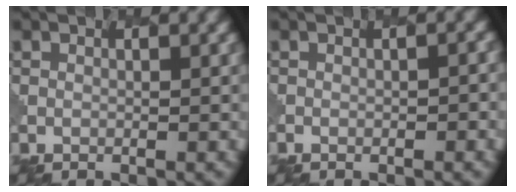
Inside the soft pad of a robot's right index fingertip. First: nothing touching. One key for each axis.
{"total": 1.5, "fx": -0.9, "fy": 0.5, "fz": 1.1, "tx": -0.010, "ty": 0.004, "tz": -0.007}